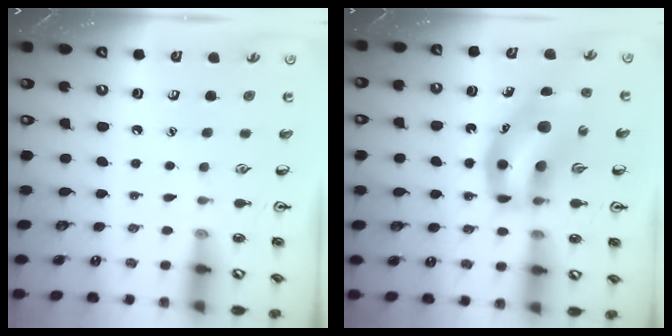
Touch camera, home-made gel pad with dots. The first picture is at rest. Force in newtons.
{"total": 17.1, "press": 16.6, "slide": 3.8}